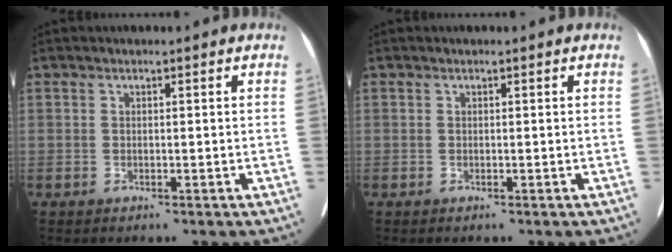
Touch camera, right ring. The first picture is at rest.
{"total": 0.0}